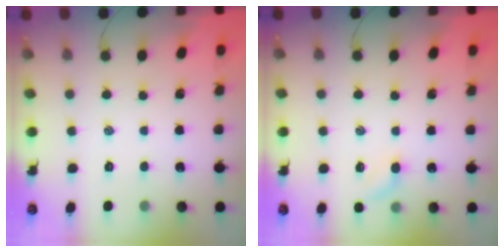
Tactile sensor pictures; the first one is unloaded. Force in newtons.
{"total": 4.9, "press": 4.8, "slide": 1.1}